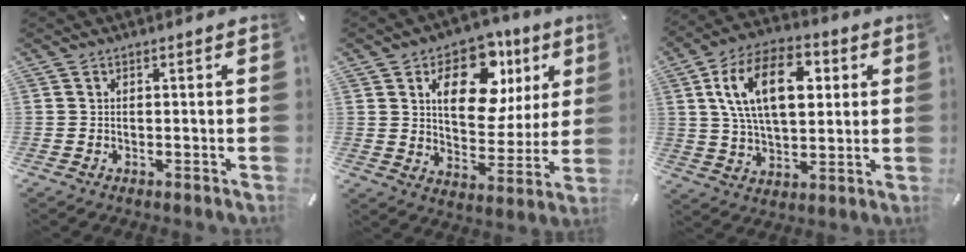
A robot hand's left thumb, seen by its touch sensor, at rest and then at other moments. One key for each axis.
{"total": 16.4, "fx": 7.7, "fy": 9.9, "fz": 10.6, "tx": -0.156, "ty": -0.030, "tz": 0.130}
{"total": 17.3, "fx": 4.7, "fy": 10.5, "fz": 12.9, "tx": -0.255, "ty": 0.013, "tz": 0.079}